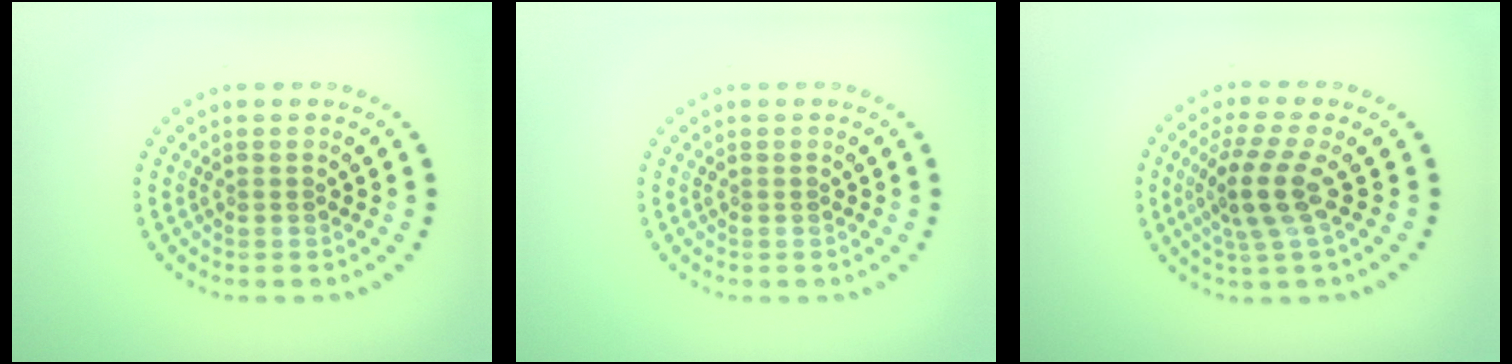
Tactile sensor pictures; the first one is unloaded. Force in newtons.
{"total": 0.0}
{"total": 3.9, "press": 2.9, "slide": 2.6}